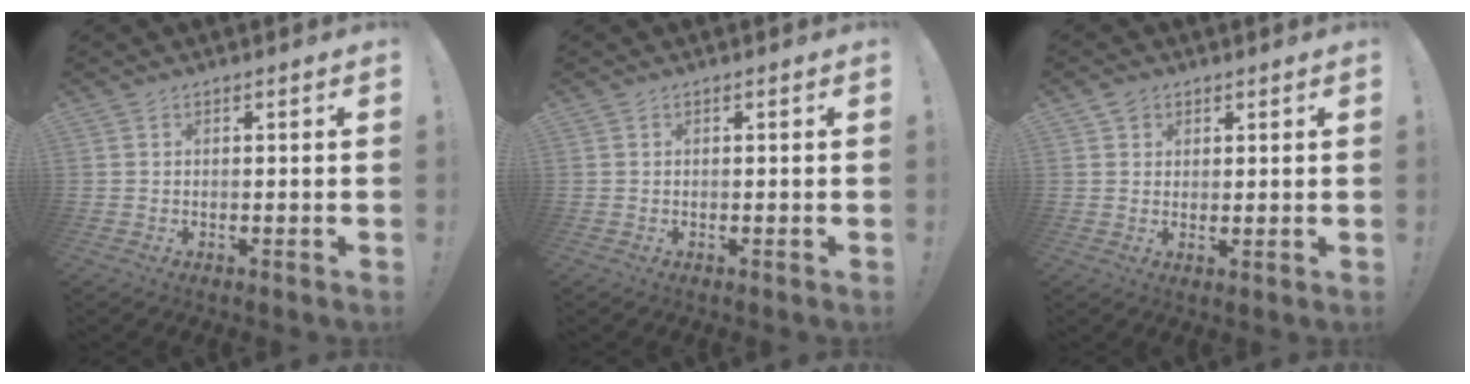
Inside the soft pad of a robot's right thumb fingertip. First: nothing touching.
{"total": 0.0}
{"total": 2.2, "force": [1.5, 1.6, 0.4], "torque": [0.002, -0.009, 0.025]}